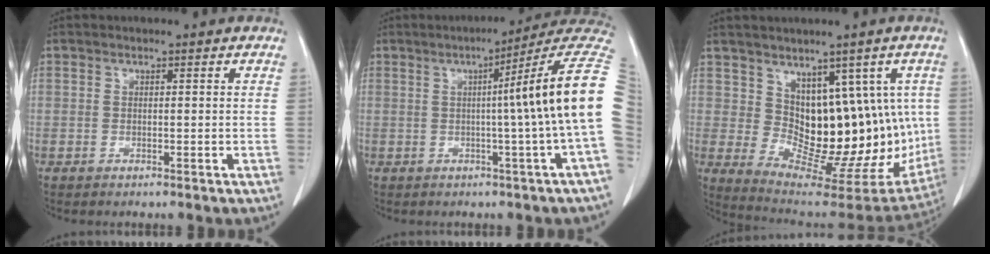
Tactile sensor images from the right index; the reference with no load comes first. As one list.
[{"total": 13.1, "force": [1.1, -2.4, 12.8], "torque": [-0.146, 0.016, 0.004]}, {"total": 16.1, "force": [2.5, 9.1, 13.1], "torque": [-0.159, 0.002, 0.065]}]